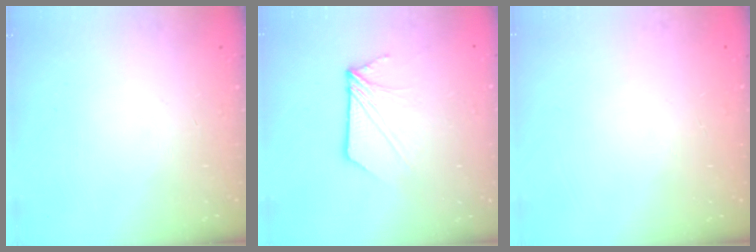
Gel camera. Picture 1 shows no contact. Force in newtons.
{"total": 8.1, "press": 8.1, "slide": 0.4}
{"total": 0.0}